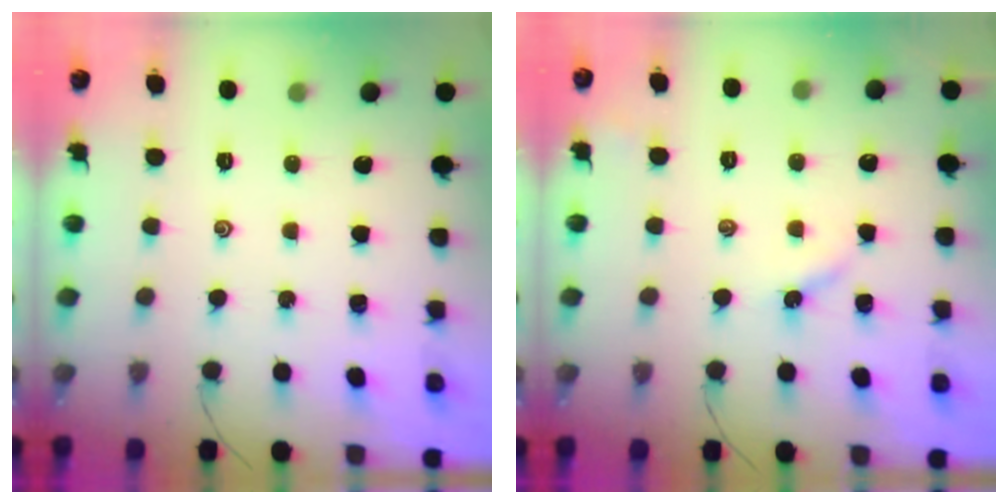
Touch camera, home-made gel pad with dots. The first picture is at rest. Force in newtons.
{"total": 2.5, "press": 2.4, "slide": 0.5}